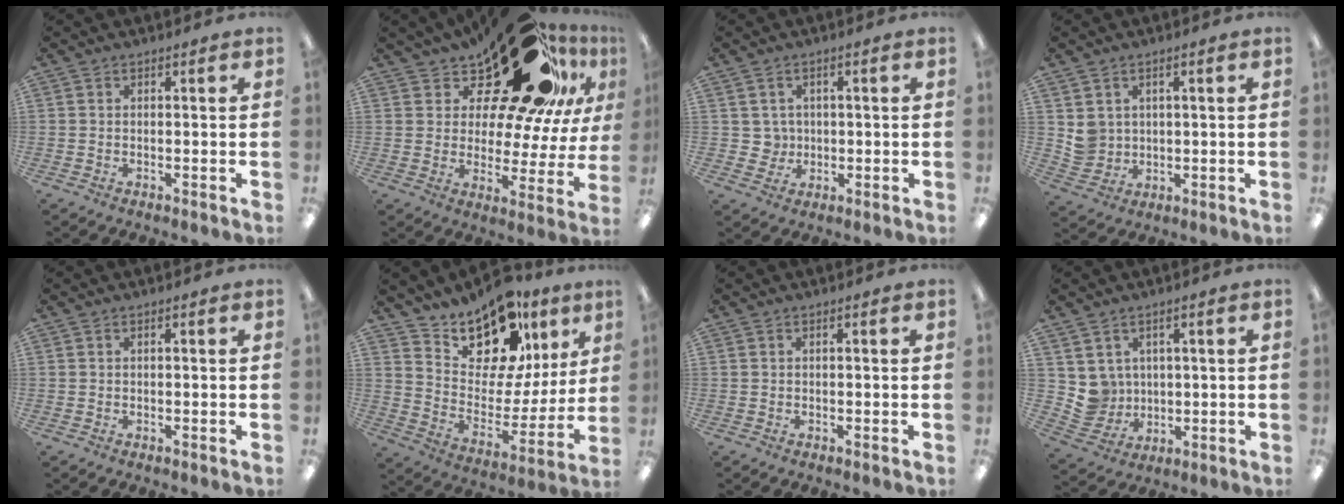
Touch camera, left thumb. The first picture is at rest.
{"total": 26.7, "force": [16.9, 10.5, 17.8], "torque": [-0.265, -0.105, 0.275]}
{"total": 3.4, "force": [0.7, 3.3, 0.1], "torque": [-0.006, 0.001, 0.011]}
{"total": 4.6, "force": [1.7, 4.2, 0.4], "torque": [-0.017, -0.001, 0.035]}
{"total": 0.0}
{"total": 16.4, "force": [13.3, 7.7, 5.7], "torque": [-0.102, -0.110, 0.236]}
{"total": 0.0}
{"total": 6.1, "force": [2.2, 5.7, 0.3], "torque": [-0.024, -0.016, 0.048]}